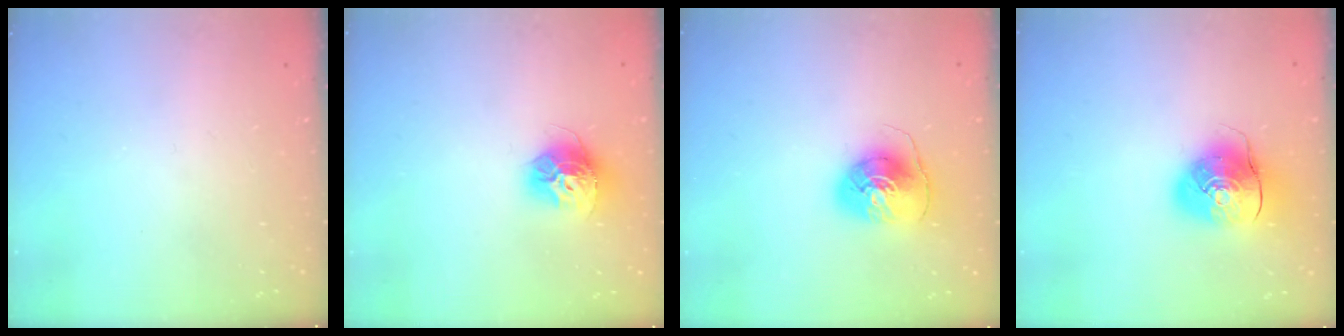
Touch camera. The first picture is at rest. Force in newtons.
{"total": 12.8, "press": 12.8, "slide": 1.1}
{"total": 8.2, "press": 8.1, "slide": 0.8}
{"total": 10.6, "press": 10.5, "slide": 1.8}